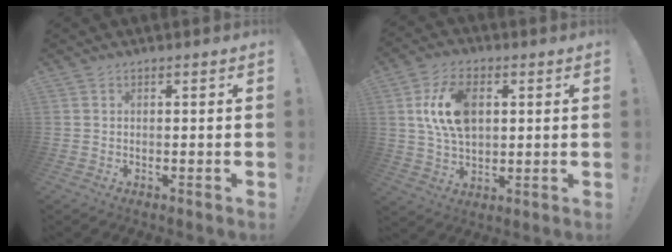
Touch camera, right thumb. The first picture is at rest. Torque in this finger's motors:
{"motor_torque": [1.02, 1.02, 0.54, -0.33, 0.11]}